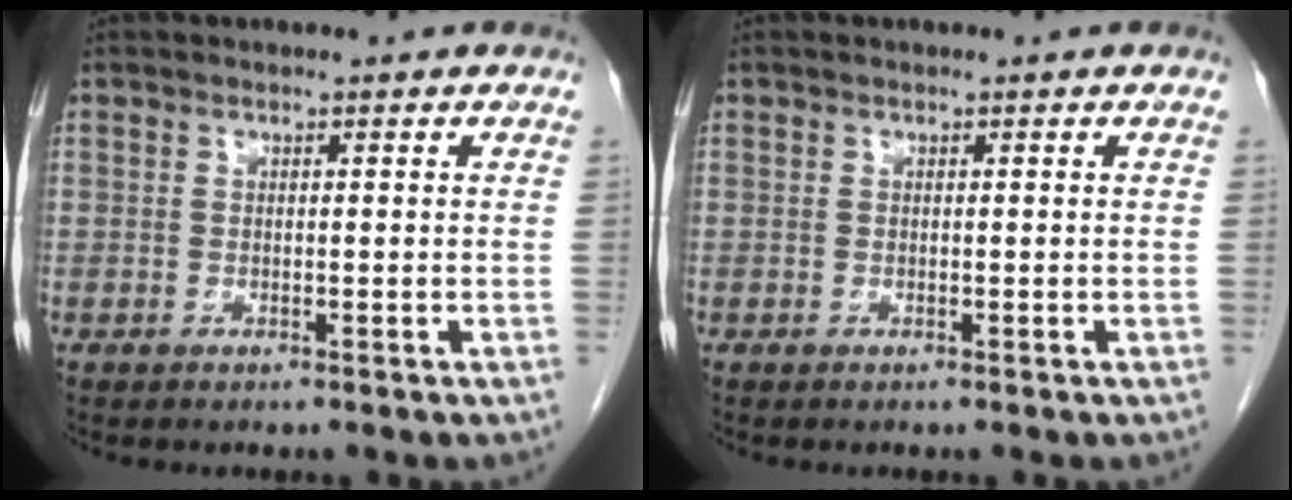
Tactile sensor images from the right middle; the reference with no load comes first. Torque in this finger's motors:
{"motor_torque": [-0.18, 0.22, -0.02, 0.00]}